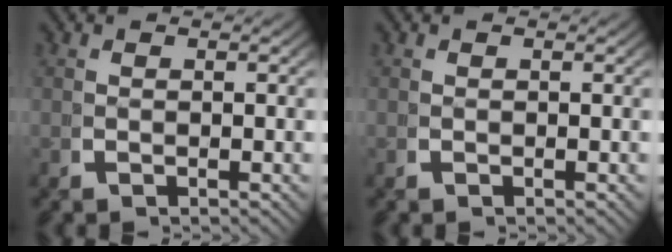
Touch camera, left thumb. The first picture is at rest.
{"total": 0.0}